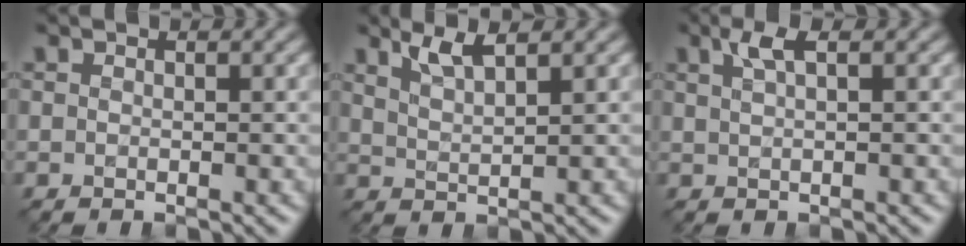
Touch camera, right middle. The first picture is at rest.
{"total": 2.6, "force": [1.9, 0.5, 1.7], "torque": [-0.027, 0.001, 0.038]}
{"total": 2.1, "force": [1.1, 0.6, 1.7], "torque": [-0.030, 0.004, 0.019]}